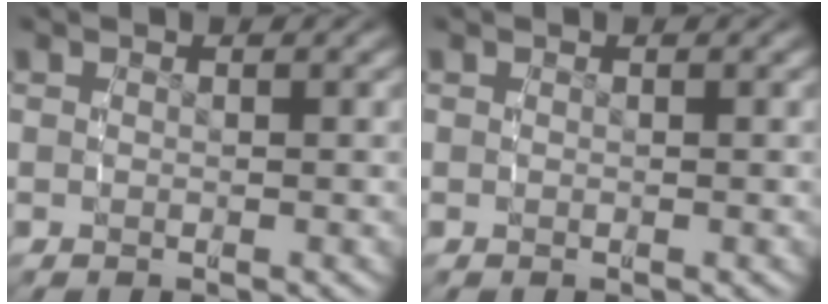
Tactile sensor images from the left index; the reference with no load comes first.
{"total": 0.0}